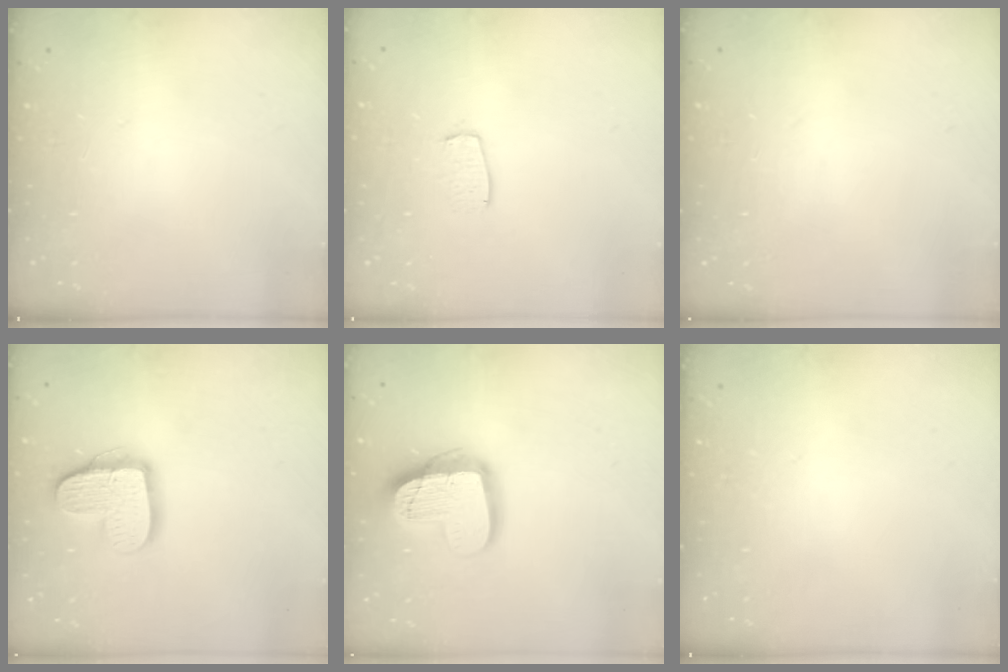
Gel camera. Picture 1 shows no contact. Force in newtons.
{"total": 6.1, "press": 6.1, "slide": 0.3}
{"total": 0.0}
{"total": 14.1, "press": 14.0, "slide": 1.0}
{"total": 17.8, "press": 17.7, "slide": 1.4}
{"total": 0.0}